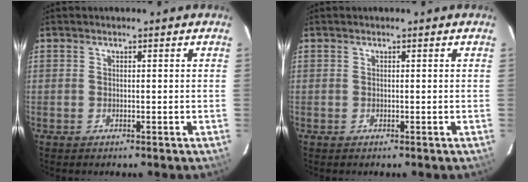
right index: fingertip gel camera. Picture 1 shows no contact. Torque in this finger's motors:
{"motor_torque": [-0.03, -0.02, 0.00, 0.00]}